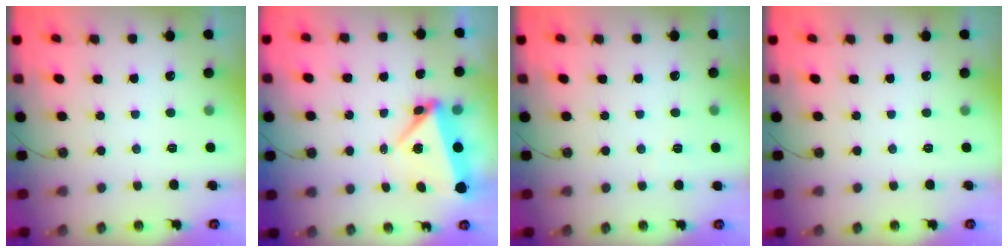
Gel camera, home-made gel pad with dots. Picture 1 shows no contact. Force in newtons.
{"total": 5.6, "press": 5.5, "slide": 1.3}
{"total": 2.6, "press": 2.5, "slide": 0.8}
{"total": 0.0}